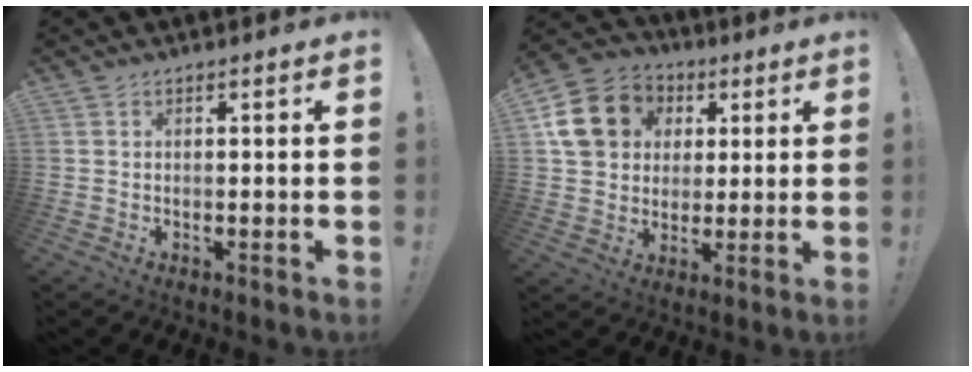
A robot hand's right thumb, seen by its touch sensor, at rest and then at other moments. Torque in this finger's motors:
{"motor_torque": [0.39, 0.38, 0.83, 0.47, 0.21]}